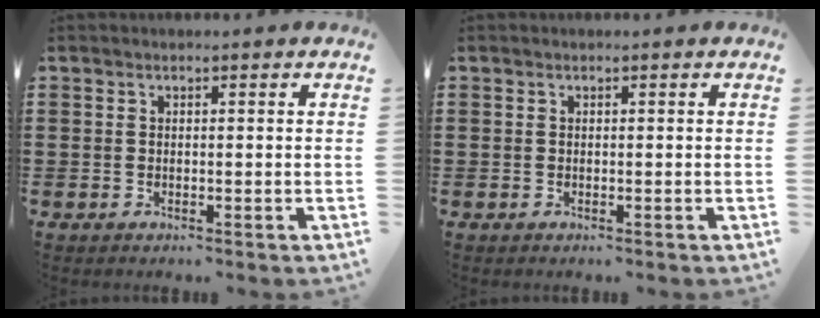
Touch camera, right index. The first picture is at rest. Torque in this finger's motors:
{"motor_torque": [0.00, 0.00, 0.00, 0.00]}